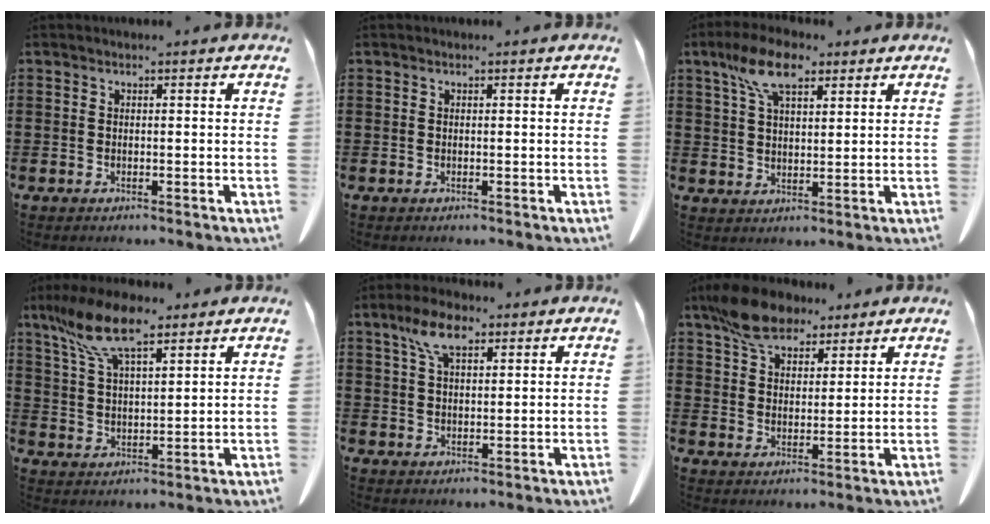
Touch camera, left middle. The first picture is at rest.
{"total": 0.0}
{"total": 8.2, "force": [5.0, 3.7, 5.3], "torque": [-0.119, 0.008, 0.091]}
{"total": 10.7, "force": [7.4, 3.5, 6.9], "torque": [-0.159, -0.013, 0.136]}
{"total": 6.6, "force": [3.7, 3.0, 4.5], "torque": [-0.100, 0.011, 0.068]}
{"total": 8.9, "force": [6.9, 4.0, 4.0], "torque": [-0.094, -0.005, 0.130]}